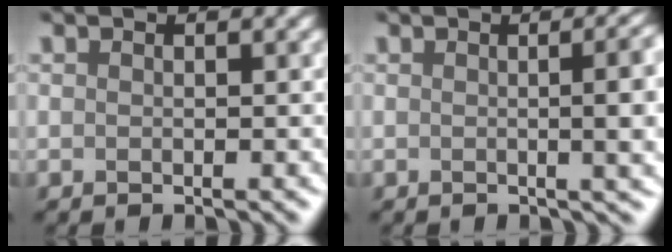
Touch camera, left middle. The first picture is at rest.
{"total": 6.7, "force": [0.0, 2.6, 6.1], "torque": [-0.043, 0.022, 0.000]}